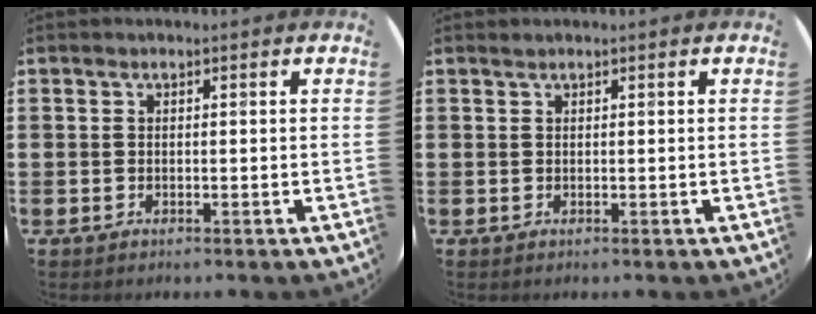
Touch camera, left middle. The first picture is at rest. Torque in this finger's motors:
{"motor_torque": [0.24, -0.14, 0.02, -0.01]}